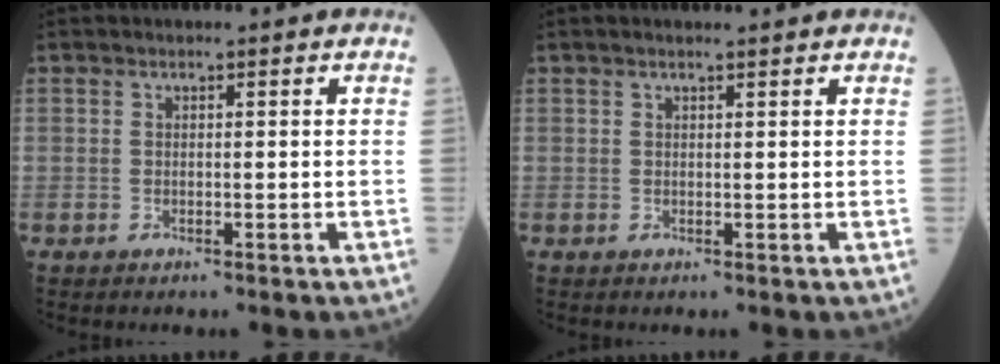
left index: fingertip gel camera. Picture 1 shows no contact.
{"total": 2.0, "force": [1.7, -0.1, 0.9], "torque": [-0.011, 0.012, 0.025]}